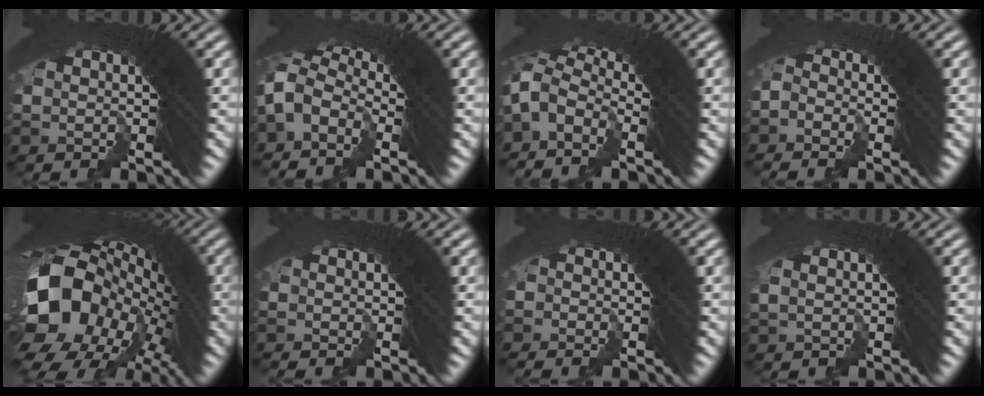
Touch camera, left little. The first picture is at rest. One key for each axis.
{"total": 4.9, "fx": -0.6, "fy": 4.0, "fz": 2.7, "tx": -0.070, "ty": 0.006, "tz": -0.020}
{"total": 4.5, "fx": -0.7, "fy": 3.6, "fz": 2.6, "tx": -0.065, "ty": 0.004, "tz": -0.022}
{"total": 1.7, "fx": -1.6, "fy": 0.5, "fz": -0.1, "tx": 0.012, "ty": 0.008, "tz": -0.037}
{"total": 21.3, "fx": -1.9, "fy": 14.4, "fz": 15.6, "tx": -0.258, "ty": -0.023, "tz": -0.024}
{"total": 0.0}
{"total": 1.4, "fx": -1.1, "fy": -0.3, "fz": -0.8, "tx": 0.025, "ty": 0.007, "tz": -0.024}
{"total": 0.6, "fx": 0.3, "fy": -0.1, "fz": 0.5, "tx": 0.007, "ty": 0.009, "tz": 0.008}